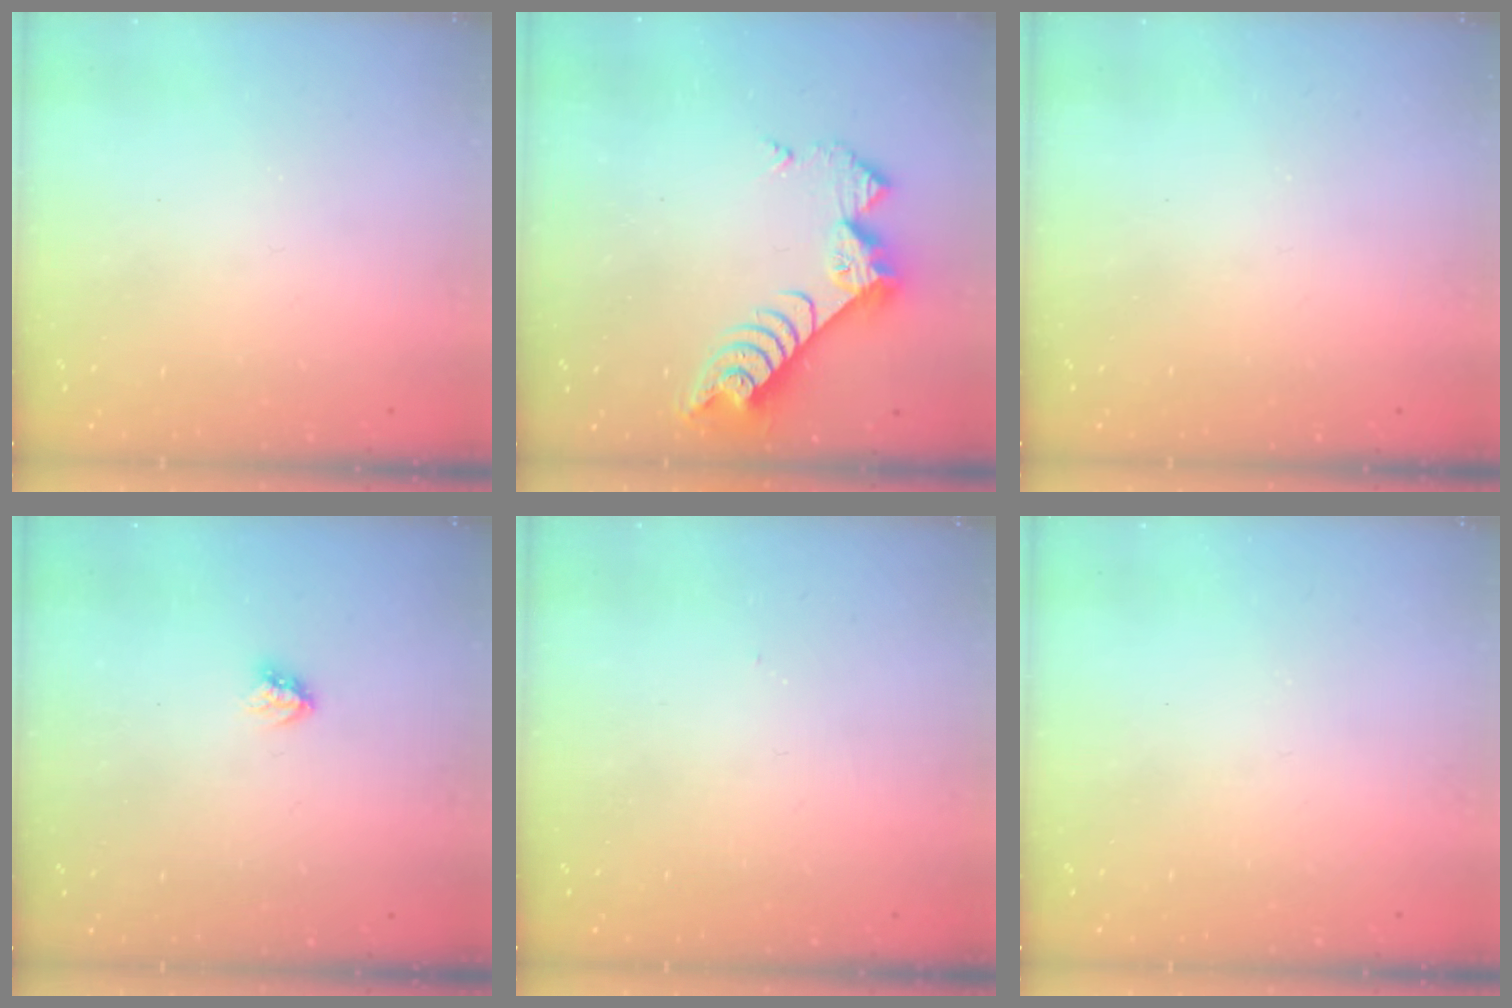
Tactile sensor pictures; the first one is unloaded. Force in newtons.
{"total": 9.4, "press": 9.4, "slide": 0.7}
{"total": 0.0}
{"total": 3.0, "press": 2.9, "slide": 0.4}
{"total": 3.3, "press": 3.3, "slide": 0.4}
{"total": 0.0}